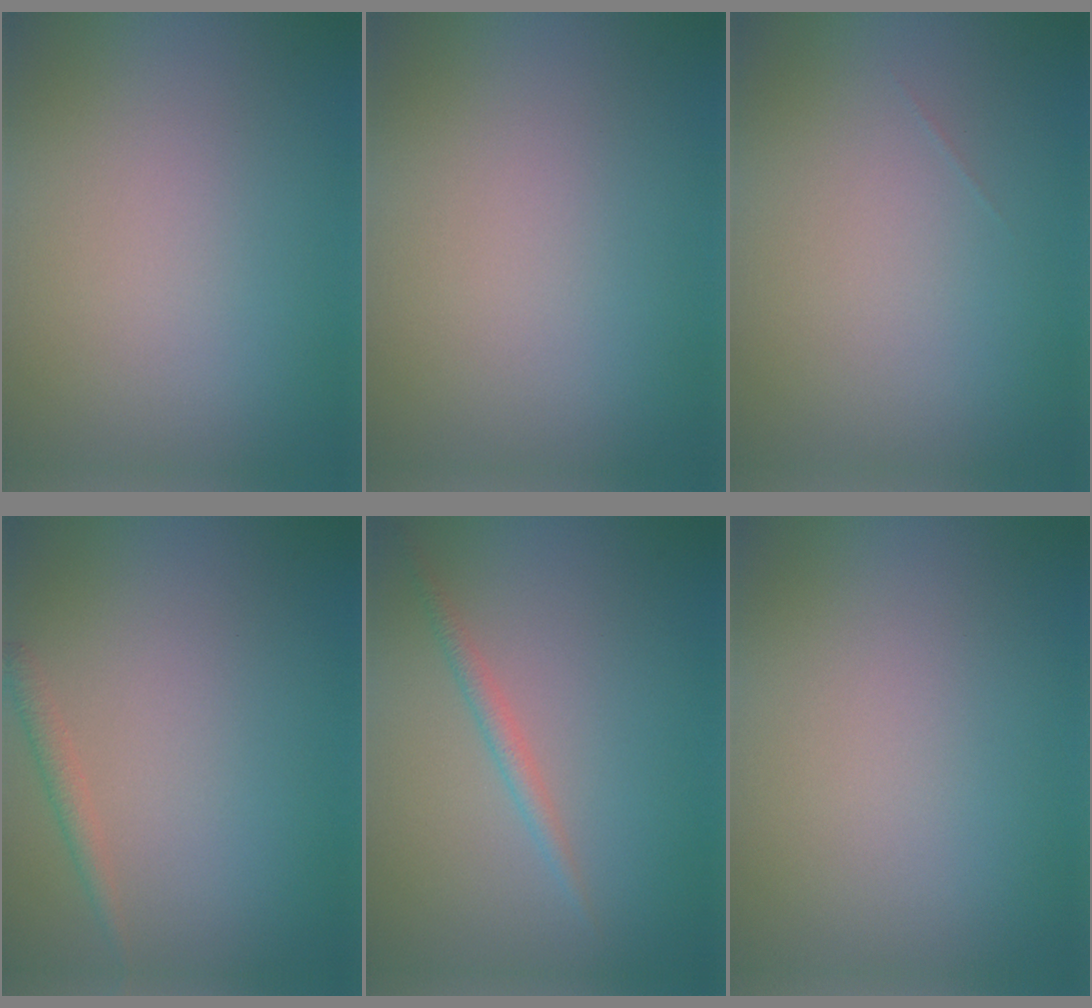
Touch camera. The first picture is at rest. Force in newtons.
{"total": 0.0}
{"total": 0.0}
{"total": 1.3, "press": 1.3, "slide": 0.1}
{"total": 1.4, "press": 1.4, "slide": 0.1}
{"total": 0.0}